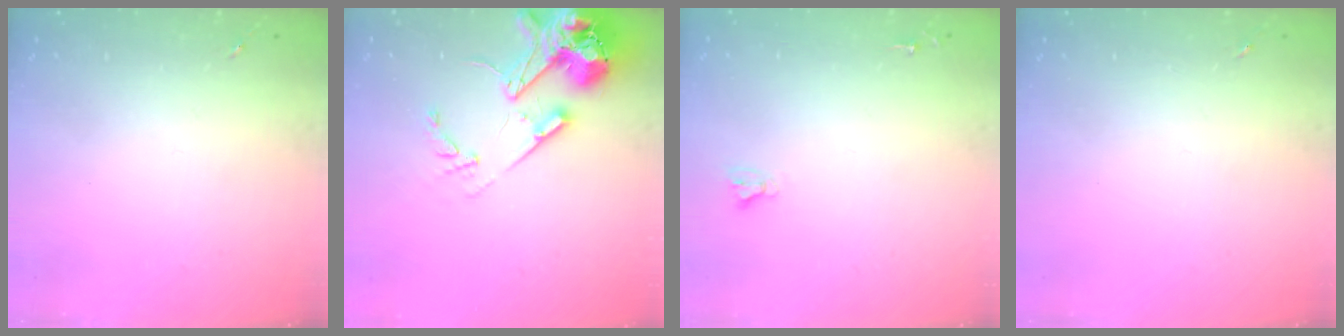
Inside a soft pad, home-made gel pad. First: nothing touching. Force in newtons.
{"total": 18.0, "press": 17.8, "slide": 2.8}
{"total": 2.7, "press": 2.7, "slide": 0.2}
{"total": 0.0}